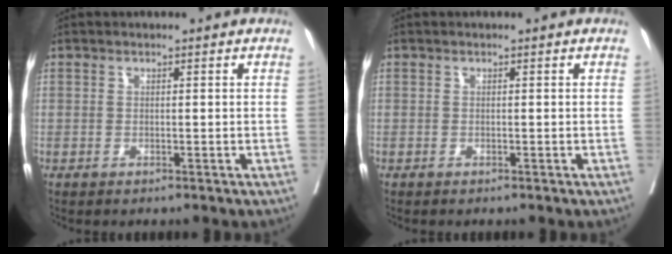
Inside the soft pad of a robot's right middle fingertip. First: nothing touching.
{"total": 0.0}